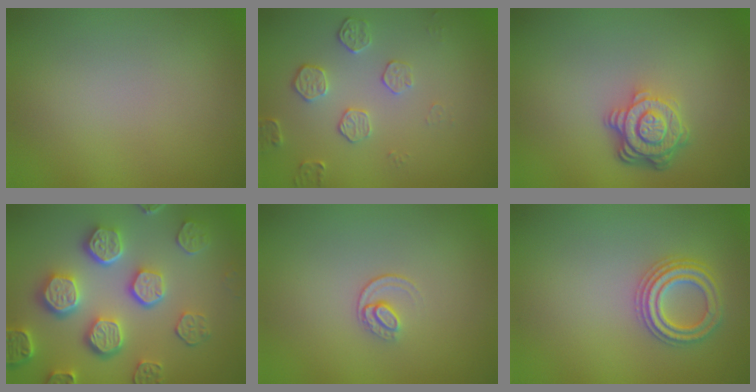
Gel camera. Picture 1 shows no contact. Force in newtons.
{"total": 2.1, "press": 1.5, "slide": 1.4}
{"total": 4.6, "press": 3.3, "slide": 3.1}
{"total": 7.3, "press": 5.8, "slide": 4.3}
{"total": 1.2, "press": 0.8, "slide": 0.9}
{"total": 2.9, "press": 2.9, "slide": 0.5}